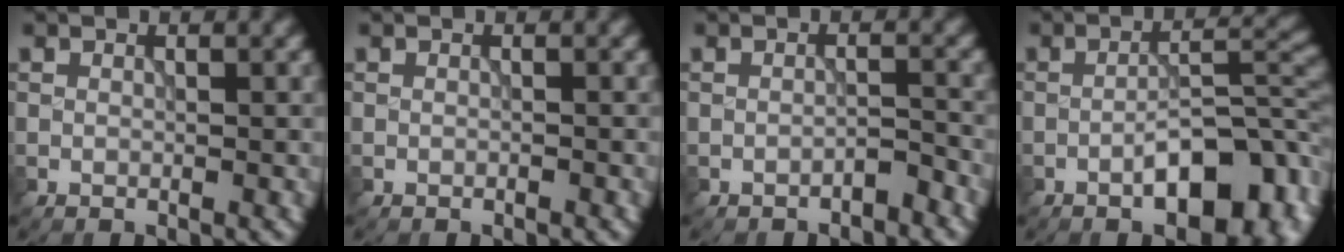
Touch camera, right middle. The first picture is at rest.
{"total": 0.0}
{"total": 1.4, "force": [-1.2, 0.4, 0.7], "torque": [-0.009, 0.008, -0.023]}
{"total": 8.6, "force": [-3.6, 3.2, 7.1], "torque": [-0.095, 0.015, -0.057]}